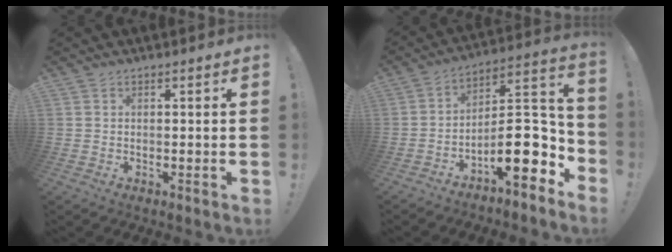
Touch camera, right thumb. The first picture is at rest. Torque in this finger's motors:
{"motor_torque": [1.92, 2.23, 1.32, -1.47, 0.21]}